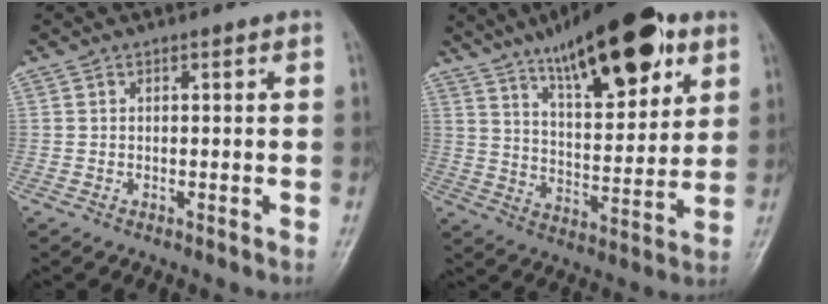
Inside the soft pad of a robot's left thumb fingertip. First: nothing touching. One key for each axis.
{"total": 21.4, "fx": 12.2, "fy": 7.6, "fz": 15.8, "tx": -0.209, "ty": -0.040, "tz": 0.198}